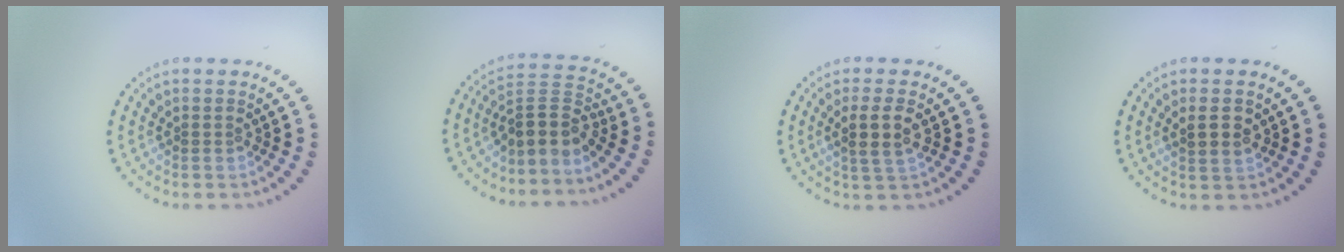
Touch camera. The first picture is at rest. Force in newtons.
{"total": 3.3, "press": 2.5, "slide": 2.1}
{"total": 2.6, "press": 2.3, "slide": 1.1}
{"total": 2.1, "press": 2.0, "slide": 0.6}